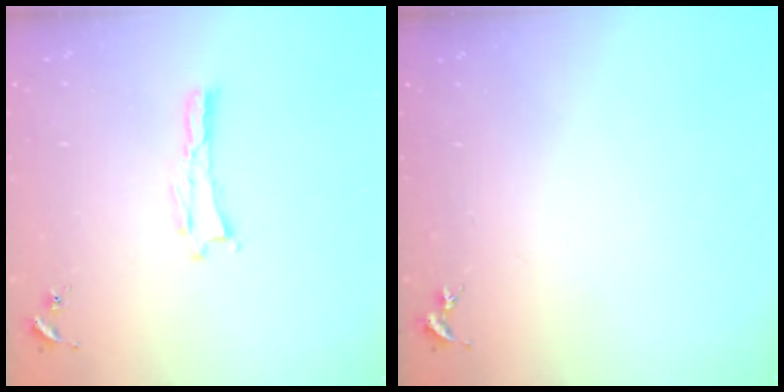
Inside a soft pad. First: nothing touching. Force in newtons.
{"total": 0.0}